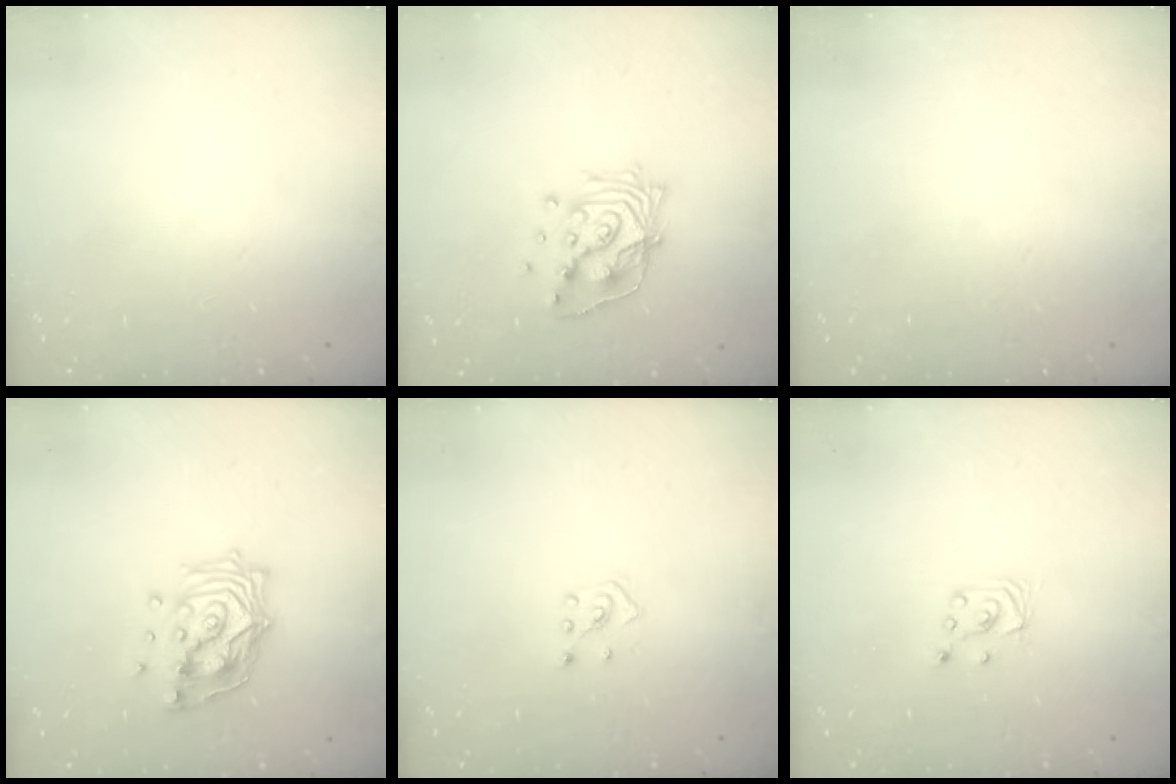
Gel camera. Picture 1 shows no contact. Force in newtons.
{"total": 14.4, "press": 14.4, "slide": 1.1}
{"total": 0.0}
{"total": 14.1, "press": 14.0, "slide": 1.8}
{"total": 2.5, "press": 2.4, "slide": 0.7}
{"total": 3.0, "press": 3.0, "slide": 0.2}